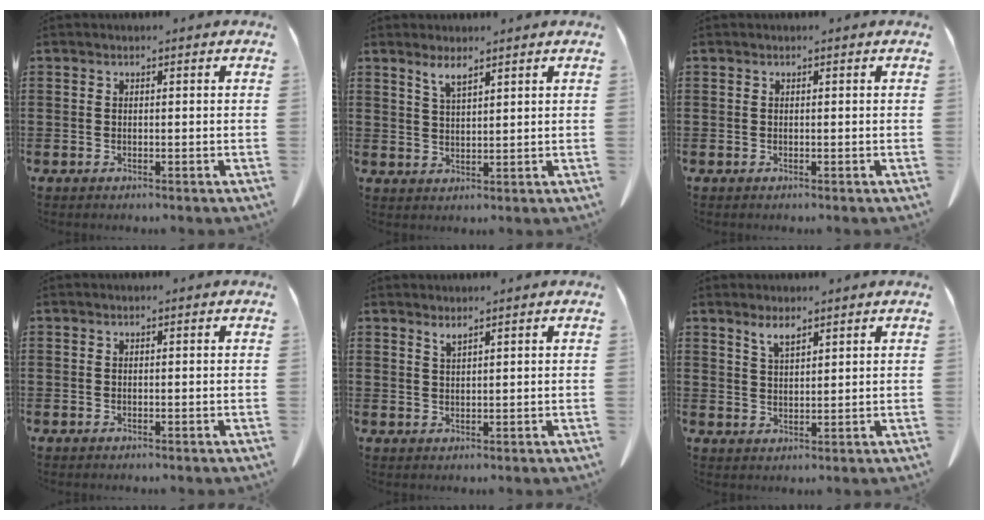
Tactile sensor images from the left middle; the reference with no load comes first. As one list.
[{"total": 2.8, "force": [2.3, 0.3, 1.6], "torque": [-0.037, -0.001, 0.042]}, {"total": 0.0}, {"total": 0.0}, {"total": 1.7, "force": [1.5, -0.1, 0.8], "torque": [-0.018, -0.003, 0.029]}, {"total": 2.8, "force": [2.3, 0.5, 1.5], "torque": [-0.035, -0.001, 0.044]}]